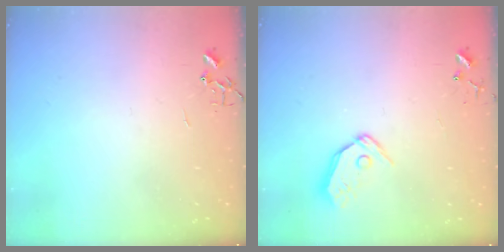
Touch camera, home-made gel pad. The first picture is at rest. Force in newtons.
{"total": 8.3, "press": 8.2, "slide": 0.7}